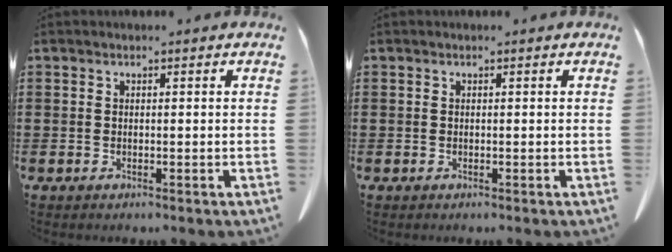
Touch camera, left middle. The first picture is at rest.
{"total": 0.0}